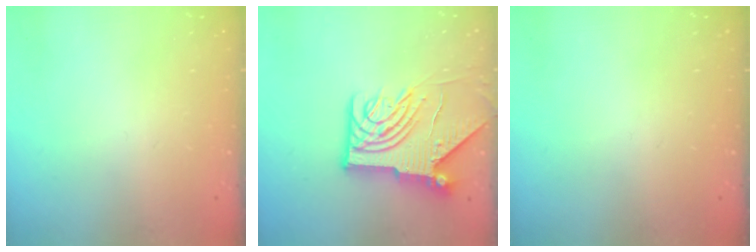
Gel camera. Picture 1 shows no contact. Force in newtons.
{"total": 12.2, "press": 12.1, "slide": 1.5}
{"total": 0.0}